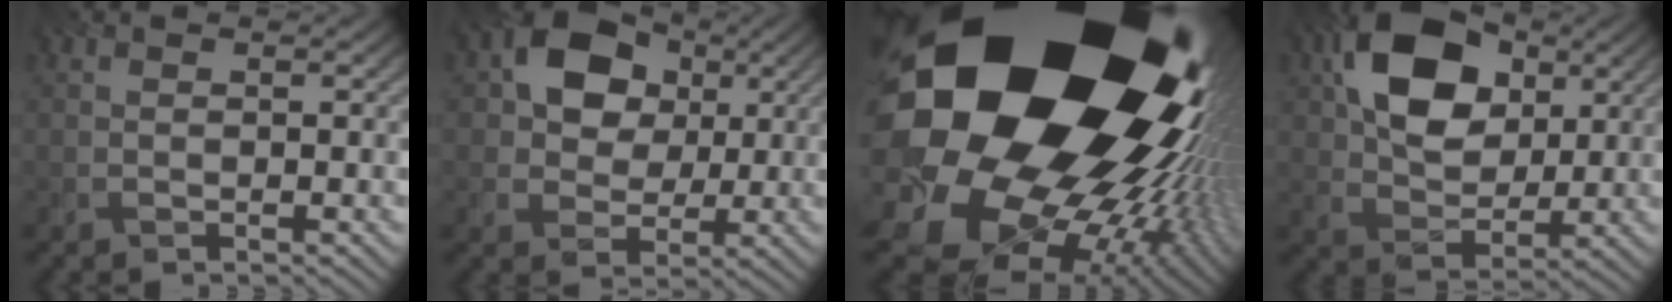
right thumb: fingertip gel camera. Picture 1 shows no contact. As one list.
[{"total": 10.2, "force": [3.1, 7.8, 5.8], "torque": [-0.114, 0.009, 0.039]}, {"total": 25.0, "force": [4.8, 19.2, 15.3], "torque": [-0.293, -0.071, 0.075]}, {"total": 12.7, "force": [4.6, 8.5, 8.3], "torque": [-0.168, 0.017, 0.075]}]